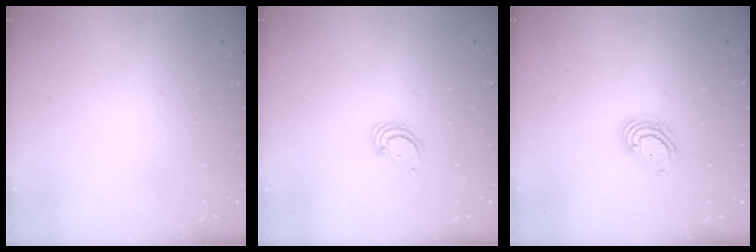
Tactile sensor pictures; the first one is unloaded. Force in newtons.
{"total": 2.7, "press": 2.7, "slide": 0.2}
{"total": 6.2, "press": 6.1, "slide": 1.0}